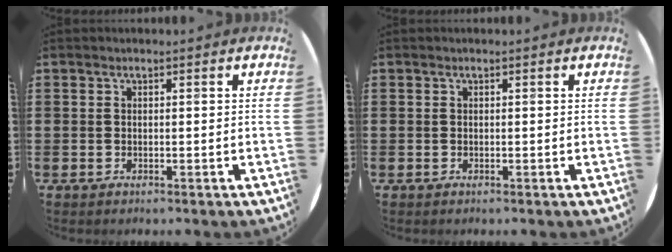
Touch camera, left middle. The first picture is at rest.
{"total": 0.0}